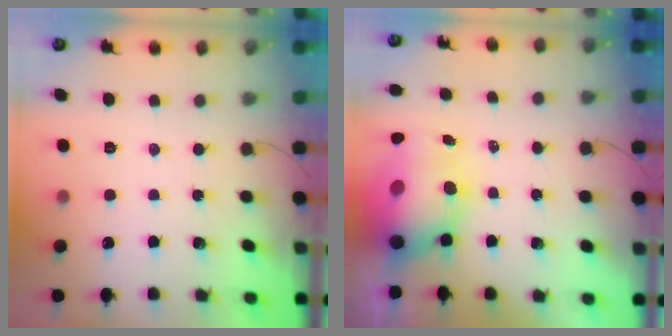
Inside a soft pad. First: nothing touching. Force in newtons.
{"total": 11.9, "press": 11.5, "slide": 3.1}